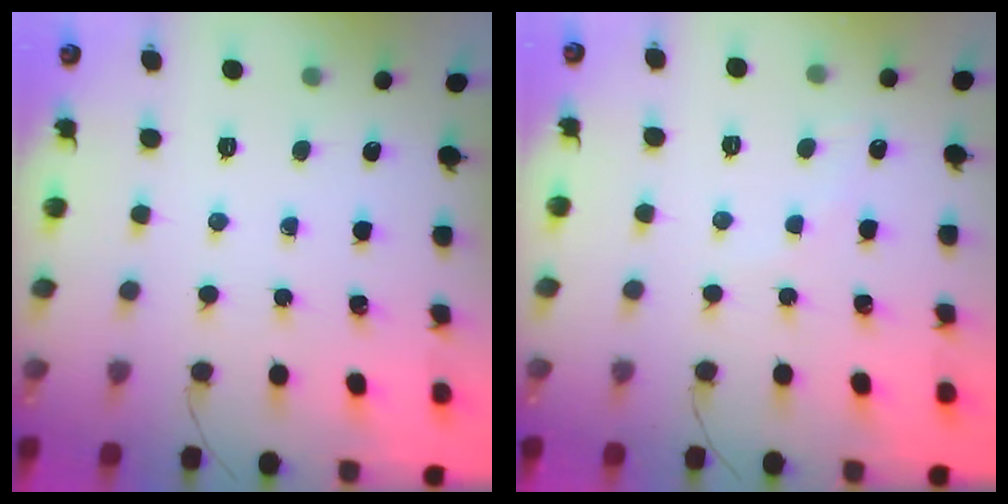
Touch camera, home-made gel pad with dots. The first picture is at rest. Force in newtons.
{"total": 3.5, "press": 3.3, "slide": 1.1}